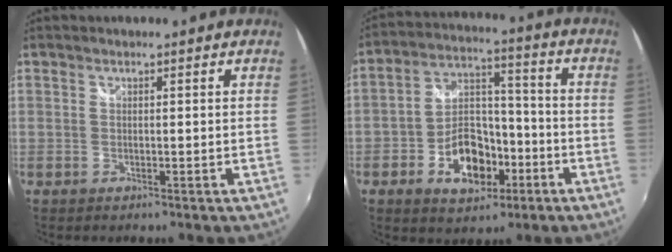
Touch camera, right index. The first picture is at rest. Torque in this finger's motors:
{"motor_torque": [1.10, -1.04, 0.72, 0.13]}